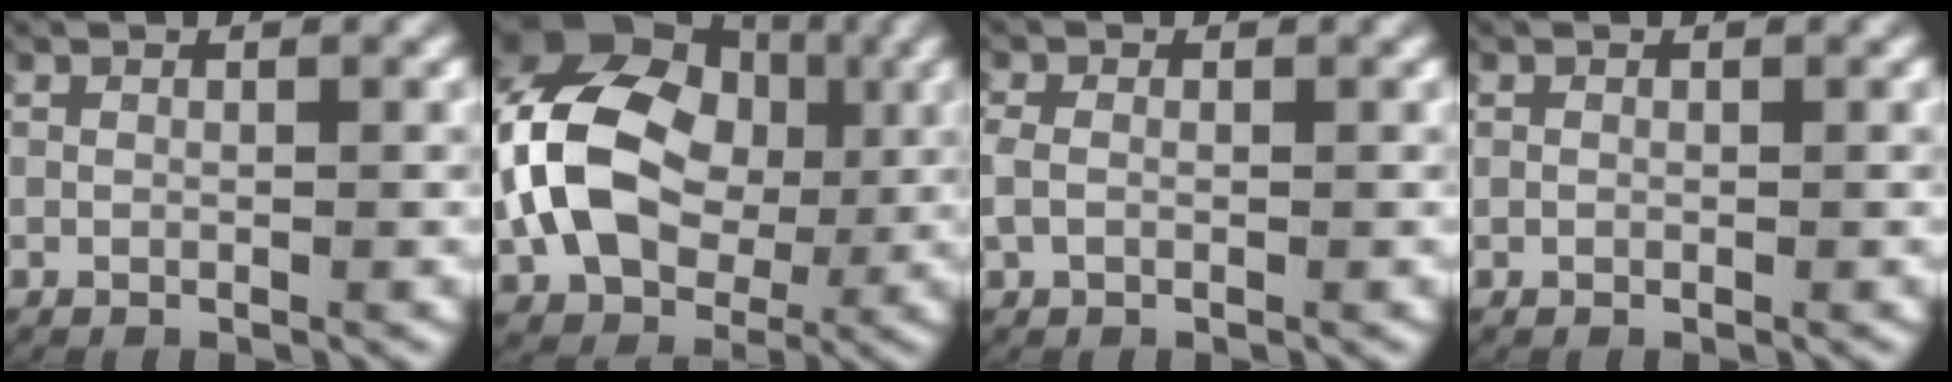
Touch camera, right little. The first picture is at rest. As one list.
[{"total": 12.2, "force": [1.7, 9.1, 7.9], "torque": [-0.188, -0.006, 0.030]}, {"total": 1.7, "force": [0.1, 1.3, 1.1], "torque": [-0.037, -0.003, 0.003]}, {"total": 0.0}]